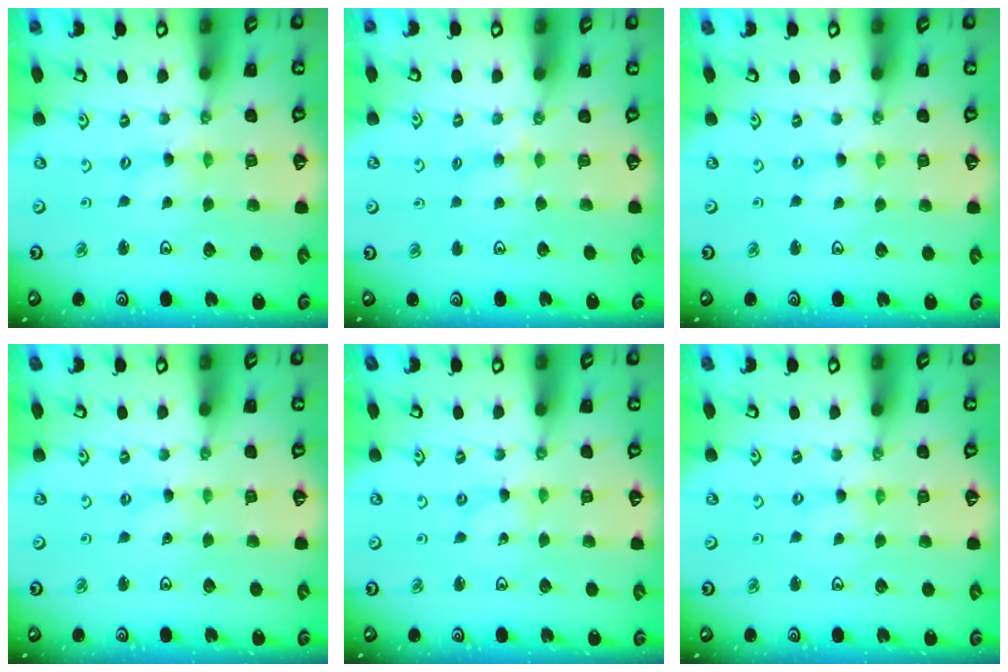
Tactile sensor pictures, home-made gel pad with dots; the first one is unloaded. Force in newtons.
{"total": 3.0, "press": 3.0, "slide": 0.6}
{"total": 0.0}
{"total": 0.0}
{"total": 0.0}
{"total": 0.0}